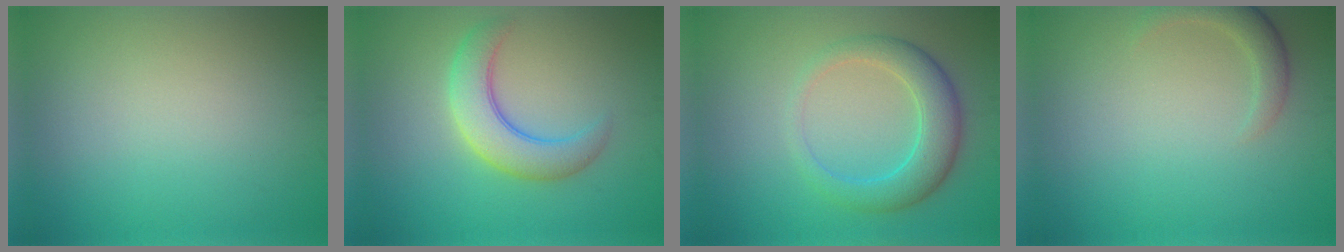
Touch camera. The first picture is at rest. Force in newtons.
{"total": 4.7, "press": 4.7, "slide": 0.3}
{"total": 4.4, "press": 4.4, "slide": 0.1}
{"total": 2.2, "press": 2.2, "slide": 0.2}